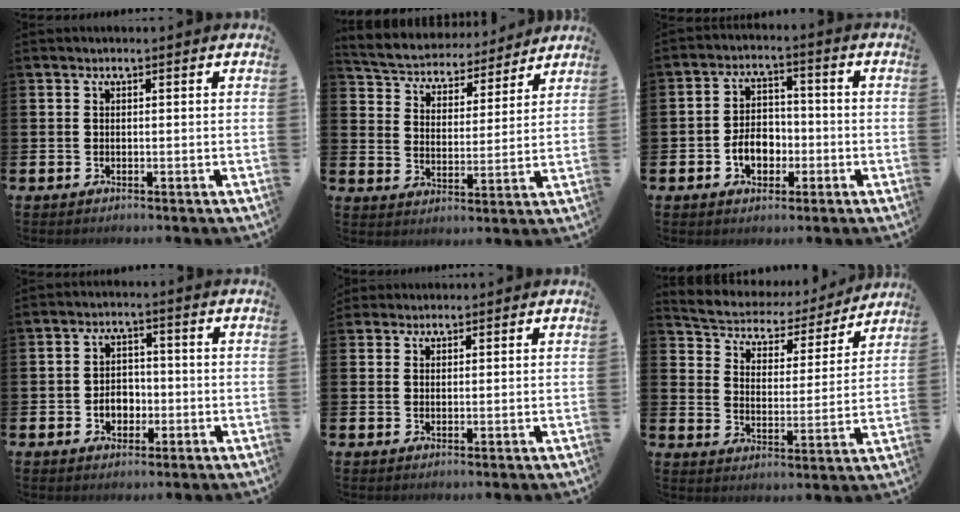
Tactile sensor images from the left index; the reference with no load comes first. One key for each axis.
{"total": 5.2, "fx": 4.9, "fy": 1.7, "fz": 0.1, "tx": -0.039, "ty": -0.044, "tz": 0.083}
{"total": 4.9, "fx": -1.6, "fy": 3.5, "fz": 3.0, "tx": -0.041, "ty": 0.002, "tz": -0.037}
{"total": 3.7, "fx": -1.0, "fy": 2.9, "fz": 2.1, "tx": -0.035, "ty": 0.001, "tz": -0.025}
{"total": 1.8, "fx": 1.7, "fy": 0.7, "fz": -0.1, "tx": 0.007, "ty": -0.002, "tz": 0.030}
{"total": 4.4, "fx": 3.9, "fy": 2.1, "fz": 0.8, "tx": -0.045, "ty": -0.033, "tz": 0.059}